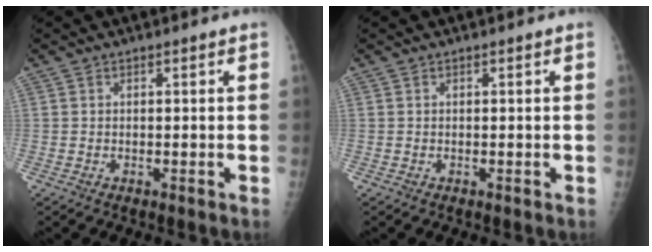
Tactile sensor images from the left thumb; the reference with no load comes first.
{"total": 0.0}